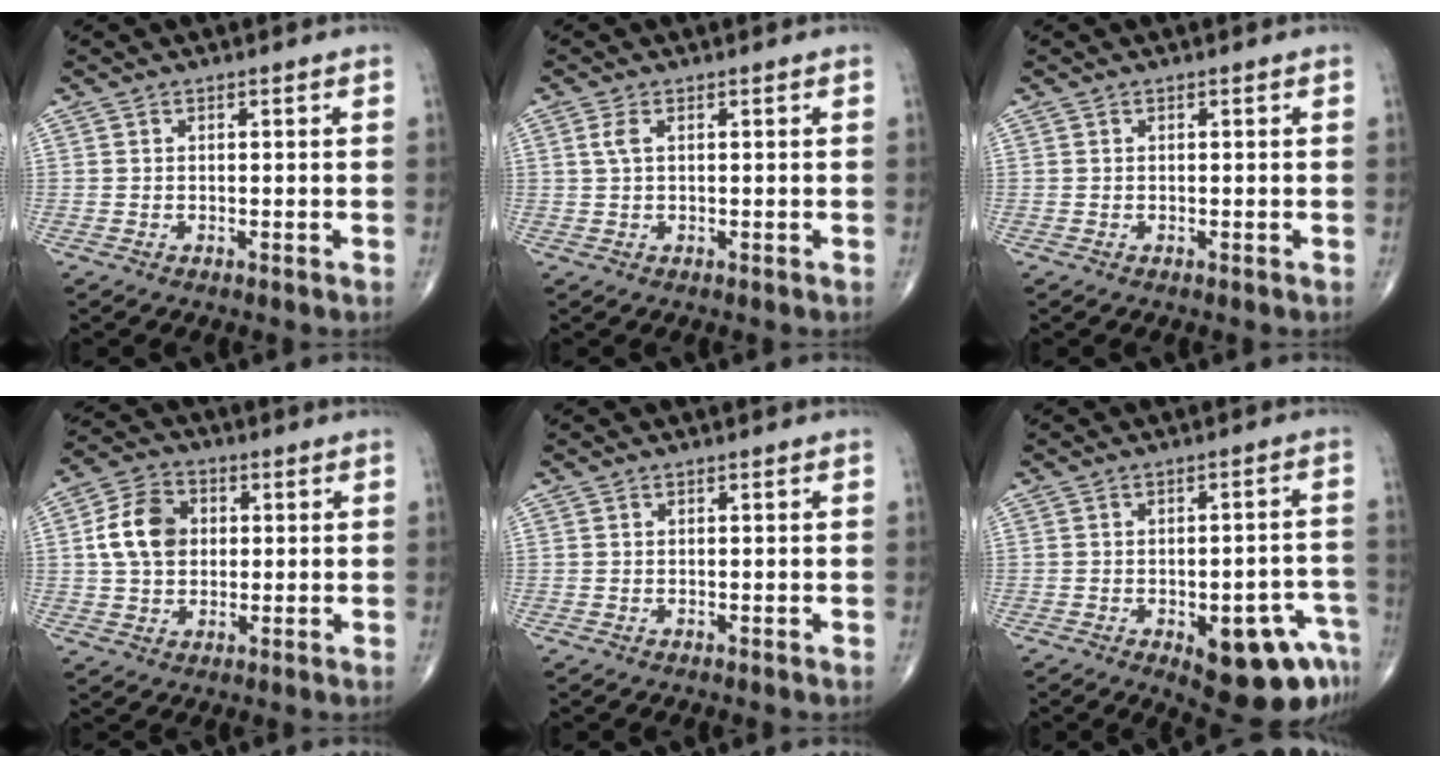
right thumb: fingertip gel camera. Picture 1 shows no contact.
{"total": 1.9, "force": [0.6, 0.8, 1.6], "torque": [-0.045, 0.008, 0.016]}
{"total": 0.0}
{"total": 9.9, "force": [1.3, 7.5, 6.4], "torque": [-0.102, 0.012, 0.018]}
{"total": 0.0}
{"total": 13.8, "force": [-6.4, 5.8, 10.8], "torque": [-0.090, 0.037, -0.069]}